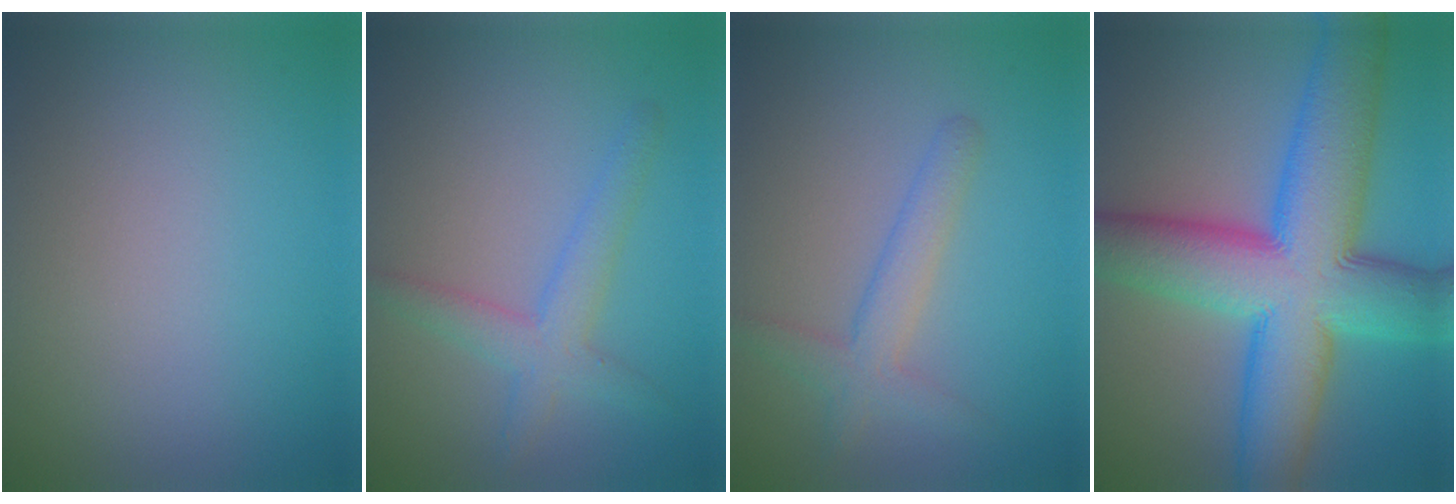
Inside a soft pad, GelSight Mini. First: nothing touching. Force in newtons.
{"total": 3.1, "press": 3.1, "slide": 0.1}
{"total": 2.9, "press": 2.8, "slide": 0.2}
{"total": 14.2, "press": 14.2, "slide": 0.2}